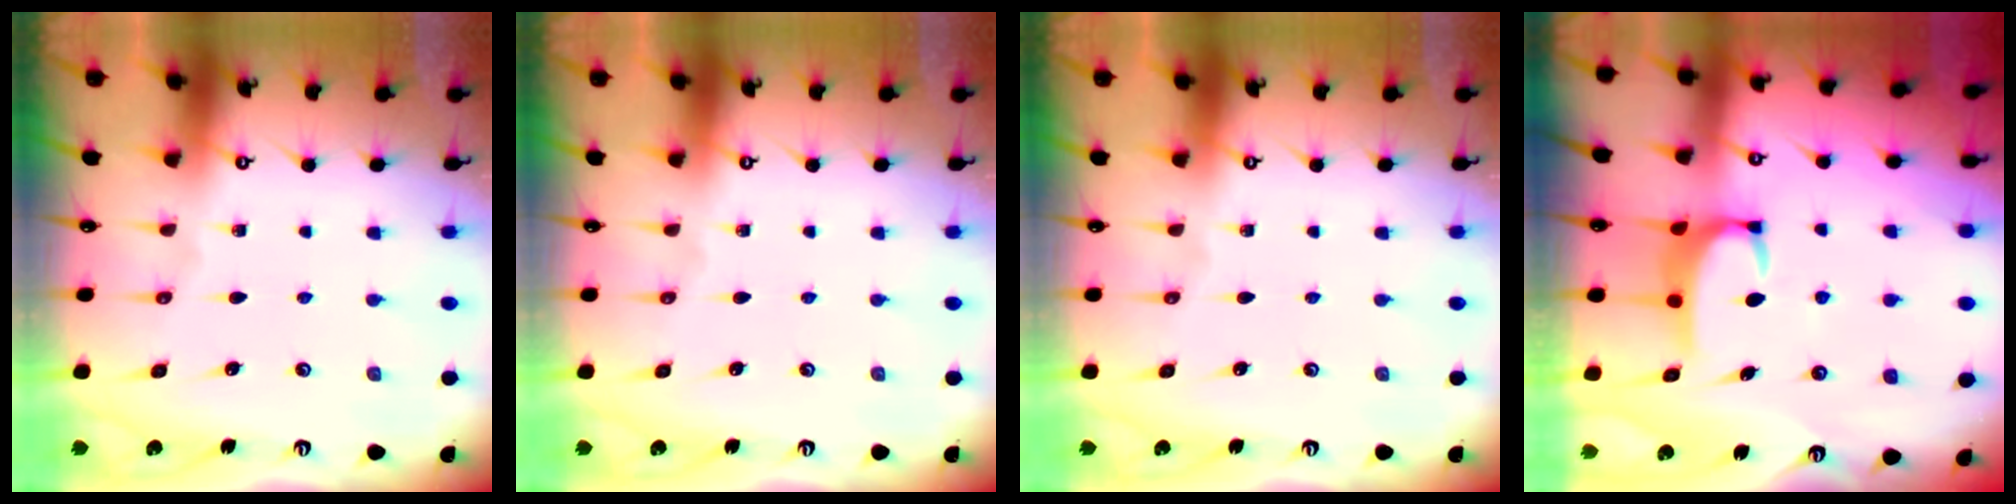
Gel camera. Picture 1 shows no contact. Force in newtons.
{"total": 0.0}
{"total": 0.0}
{"total": 4.0, "press": 3.9, "slide": 0.5}